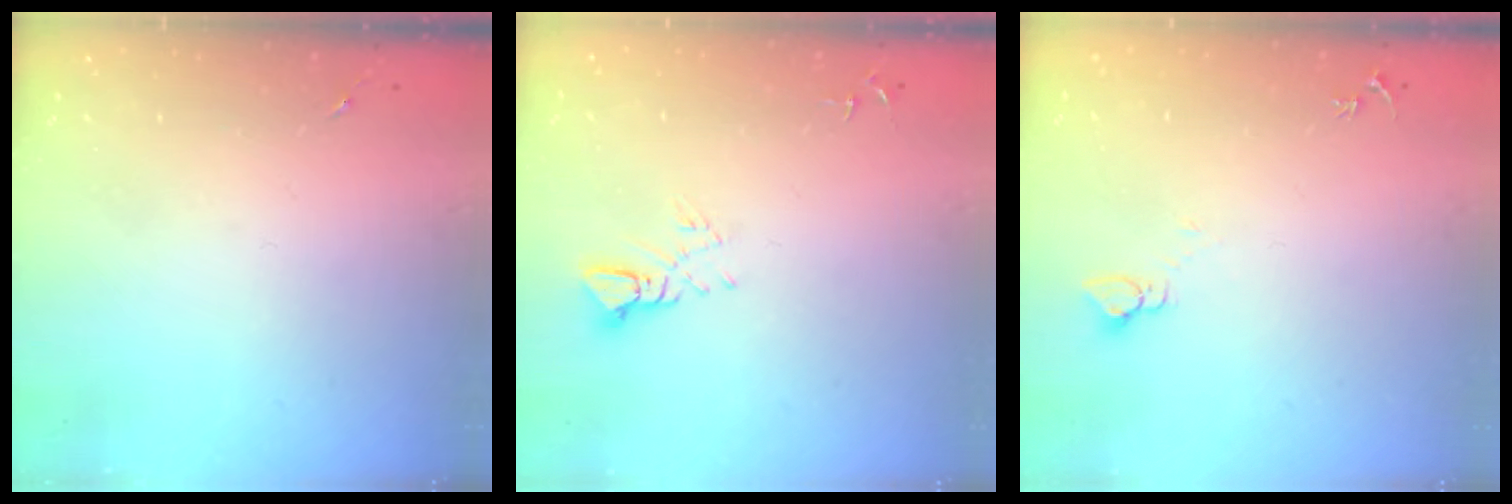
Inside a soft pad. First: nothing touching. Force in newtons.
{"total": 5.0, "press": 5.0, "slide": 0.2}
{"total": 2.7, "press": 2.7, "slide": 0.2}